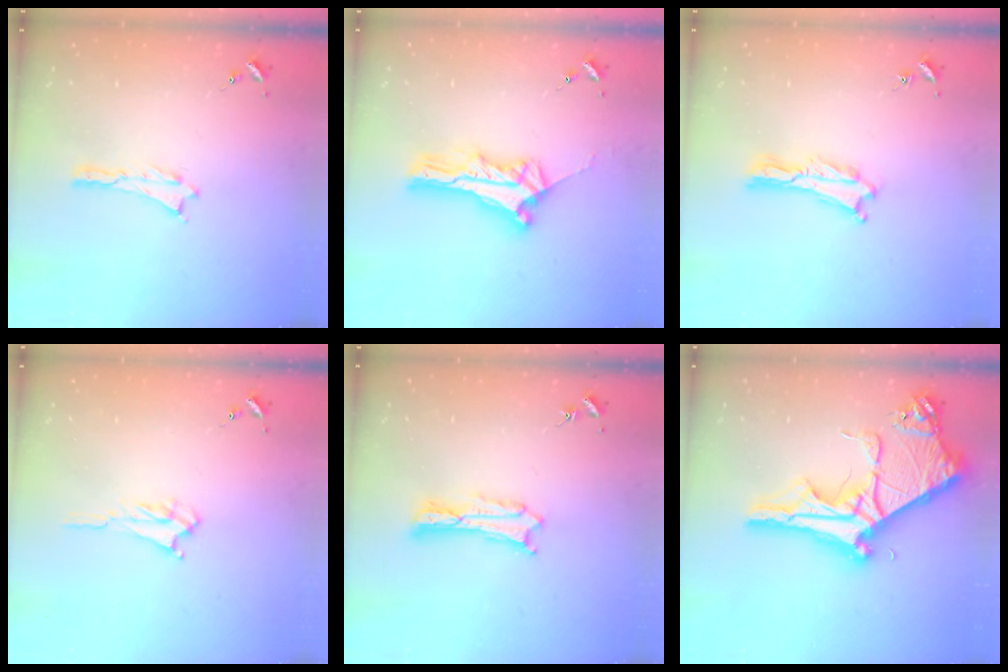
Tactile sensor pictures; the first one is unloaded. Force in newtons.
{"total": 6.0, "press": 6.0, "slide": 0.4}
{"total": 0.7, "press": 0.7, "slide": 0.2}
{"total": 2.5, "press": 2.5, "slide": 0.3}
{"total": 1.8, "press": 1.8, "slide": 0.3}
{"total": 11.6, "press": 11.6, "slide": 1.2}